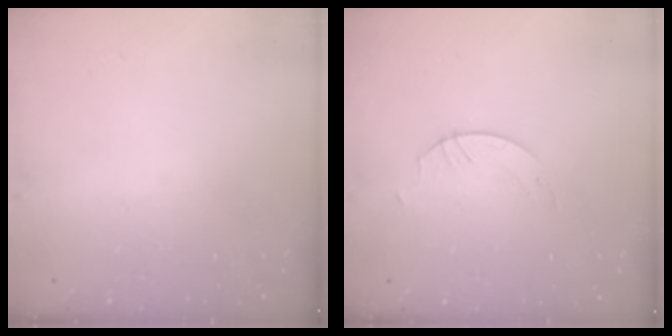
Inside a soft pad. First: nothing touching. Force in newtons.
{"total": 2.6, "press": 2.6, "slide": 0.2}